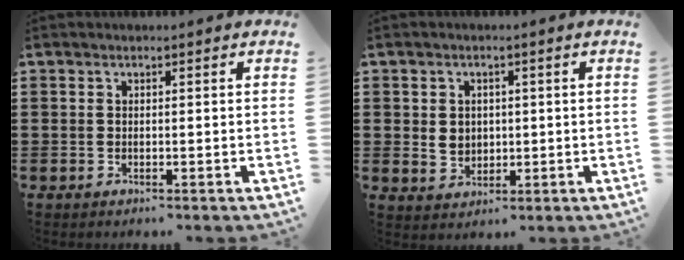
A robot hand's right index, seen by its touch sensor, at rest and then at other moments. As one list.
[{"total": 2.7, "force": [0.4, 2.5, 0.9], "torque": [-0.027, 0.009, 0.006]}]